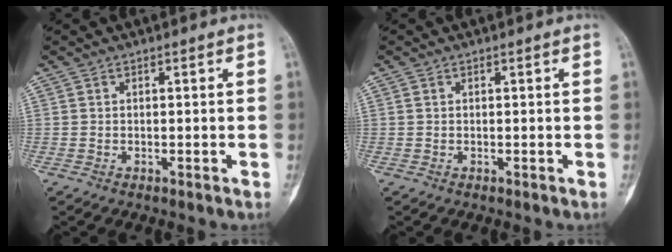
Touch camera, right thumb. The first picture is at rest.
{"total": 0.0}